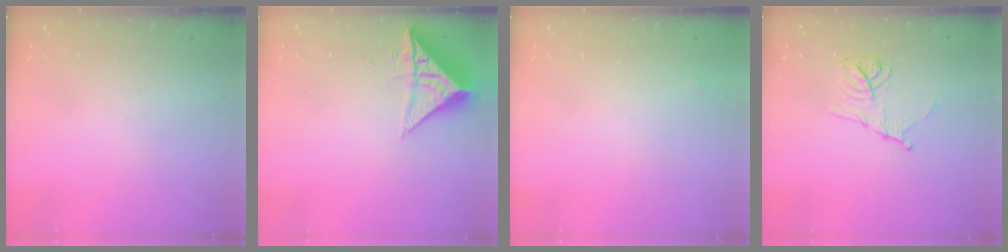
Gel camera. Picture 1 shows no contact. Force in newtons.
{"total": 8.6, "press": 8.6, "slide": 0.2}
{"total": 4.0, "press": 4.0, "slide": 0.2}
{"total": 11.4, "press": 11.4, "slide": 0.3}